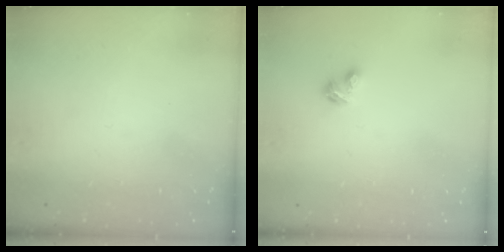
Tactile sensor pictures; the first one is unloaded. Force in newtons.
{"total": 3.1, "press": 3.0, "slide": 0.5}